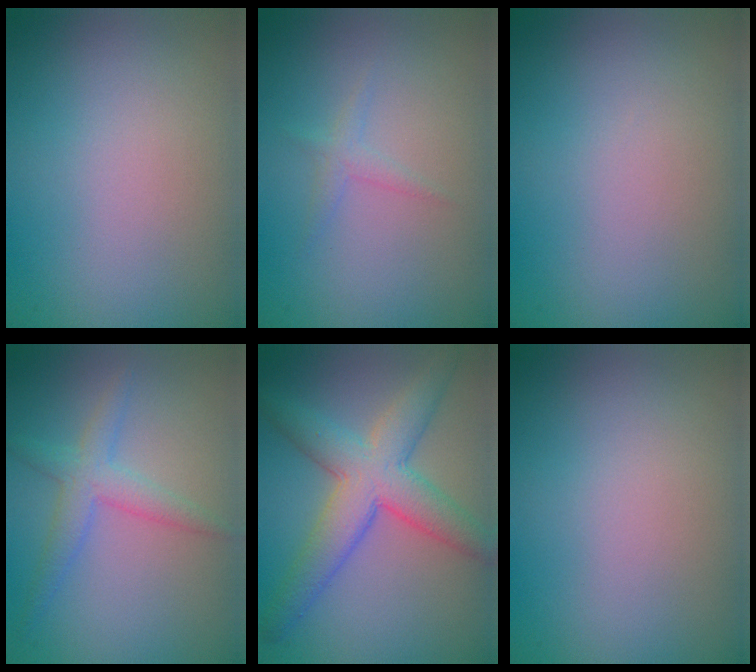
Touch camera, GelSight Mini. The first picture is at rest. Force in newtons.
{"total": 1.0, "press": 1.0, "slide": 0.1}
{"total": 0.0}
{"total": 2.7, "press": 2.7, "slide": 0.0}
{"total": 6.4, "press": 6.4, "slide": 0.2}
{"total": 0.0}